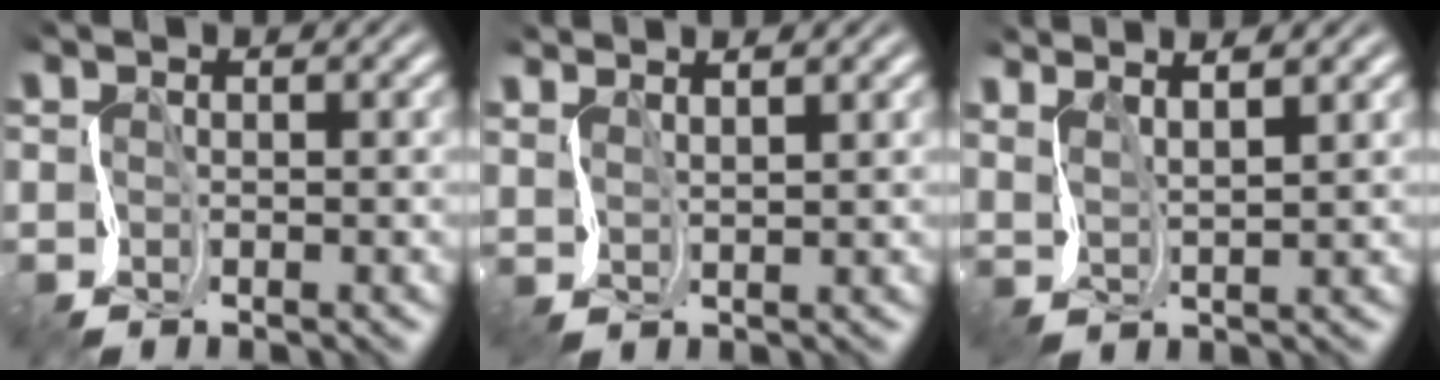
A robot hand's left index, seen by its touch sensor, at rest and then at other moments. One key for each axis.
{"total": 2.7, "fx": 2.5, "fy": 0.5, "fz": 0.7, "tx": -0.004, "ty": 0.019, "tz": 0.028}
{"total": 4.0, "fx": 3.6, "fy": 0.4, "fz": 1.6, "tx": -0.032, "ty": 0.022, "tz": 0.046}